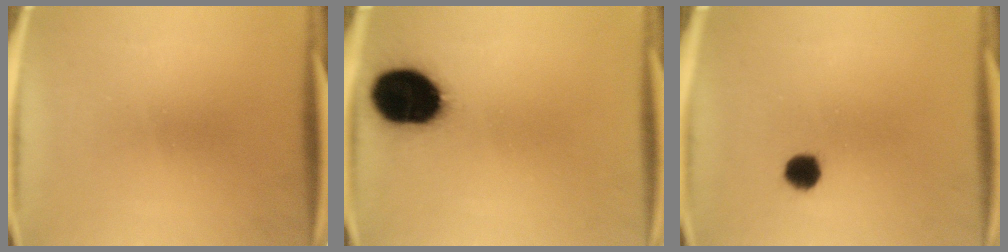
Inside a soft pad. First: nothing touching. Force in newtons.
{"total": 19.4}
{"total": 4.0}